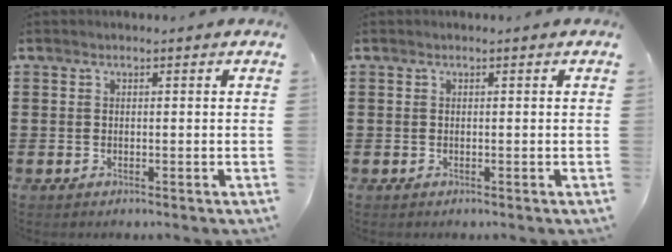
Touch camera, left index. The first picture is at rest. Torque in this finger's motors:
{"motor_torque": [0.00, 0.00, 0.00, 0.00]}